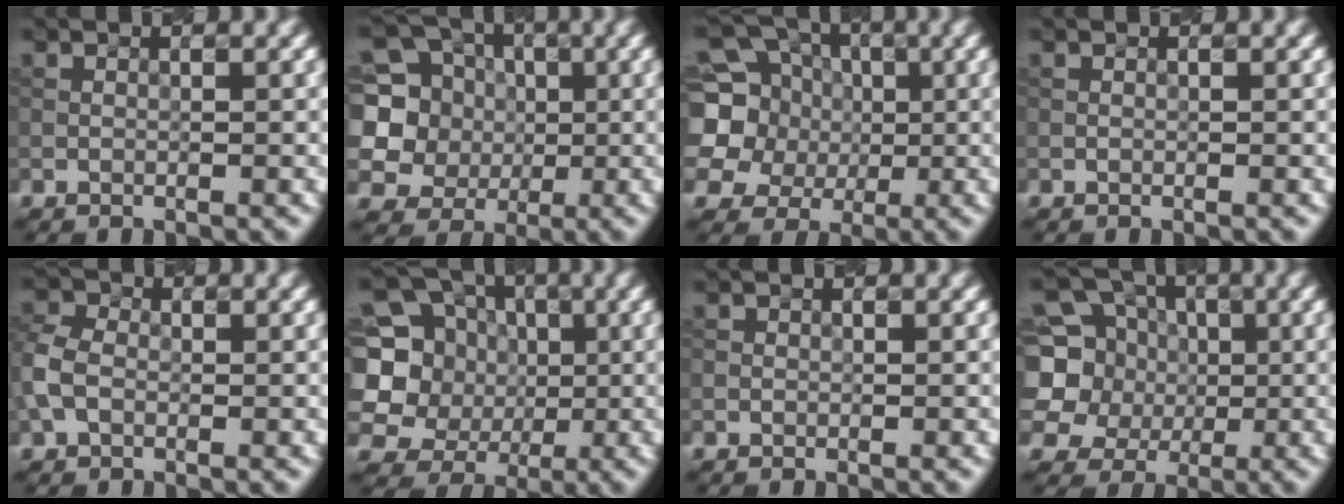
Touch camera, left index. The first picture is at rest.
{"total": 8.8, "force": [1.2, 8.0, 3.4], "torque": [-0.090, 0.022, -0.006]}
{"total": 13.5, "force": [3.0, 11.9, 5.7], "torque": [-0.163, 0.032, 0.029]}
{"total": 0.0}
{"total": 3.3, "force": [-0.5, 2.5, 2.0], "torque": [-0.049, 0.008, -0.022]}
{"total": 12.5, "force": [1.5, 11.5, 4.6], "torque": [-0.156, 0.037, 0.005]}
{"total": 0.0}
{"total": 9.9, "force": [1.8, 8.7, 4.3], "torque": [-0.114, 0.029, -0.001]}